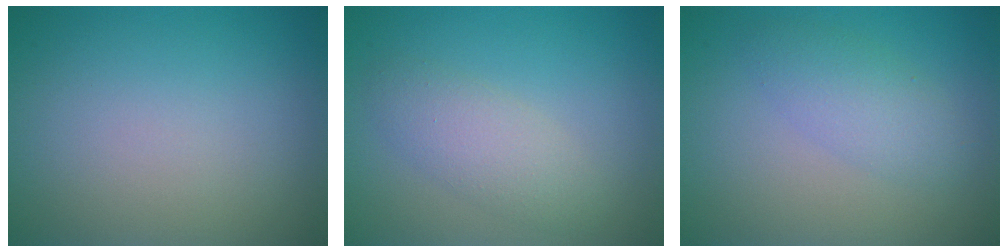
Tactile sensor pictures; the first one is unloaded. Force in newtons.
{"total": 2.8, "press": 2.8, "slide": 0.1}
{"total": 2.7, "press": 2.7, "slide": 0.0}